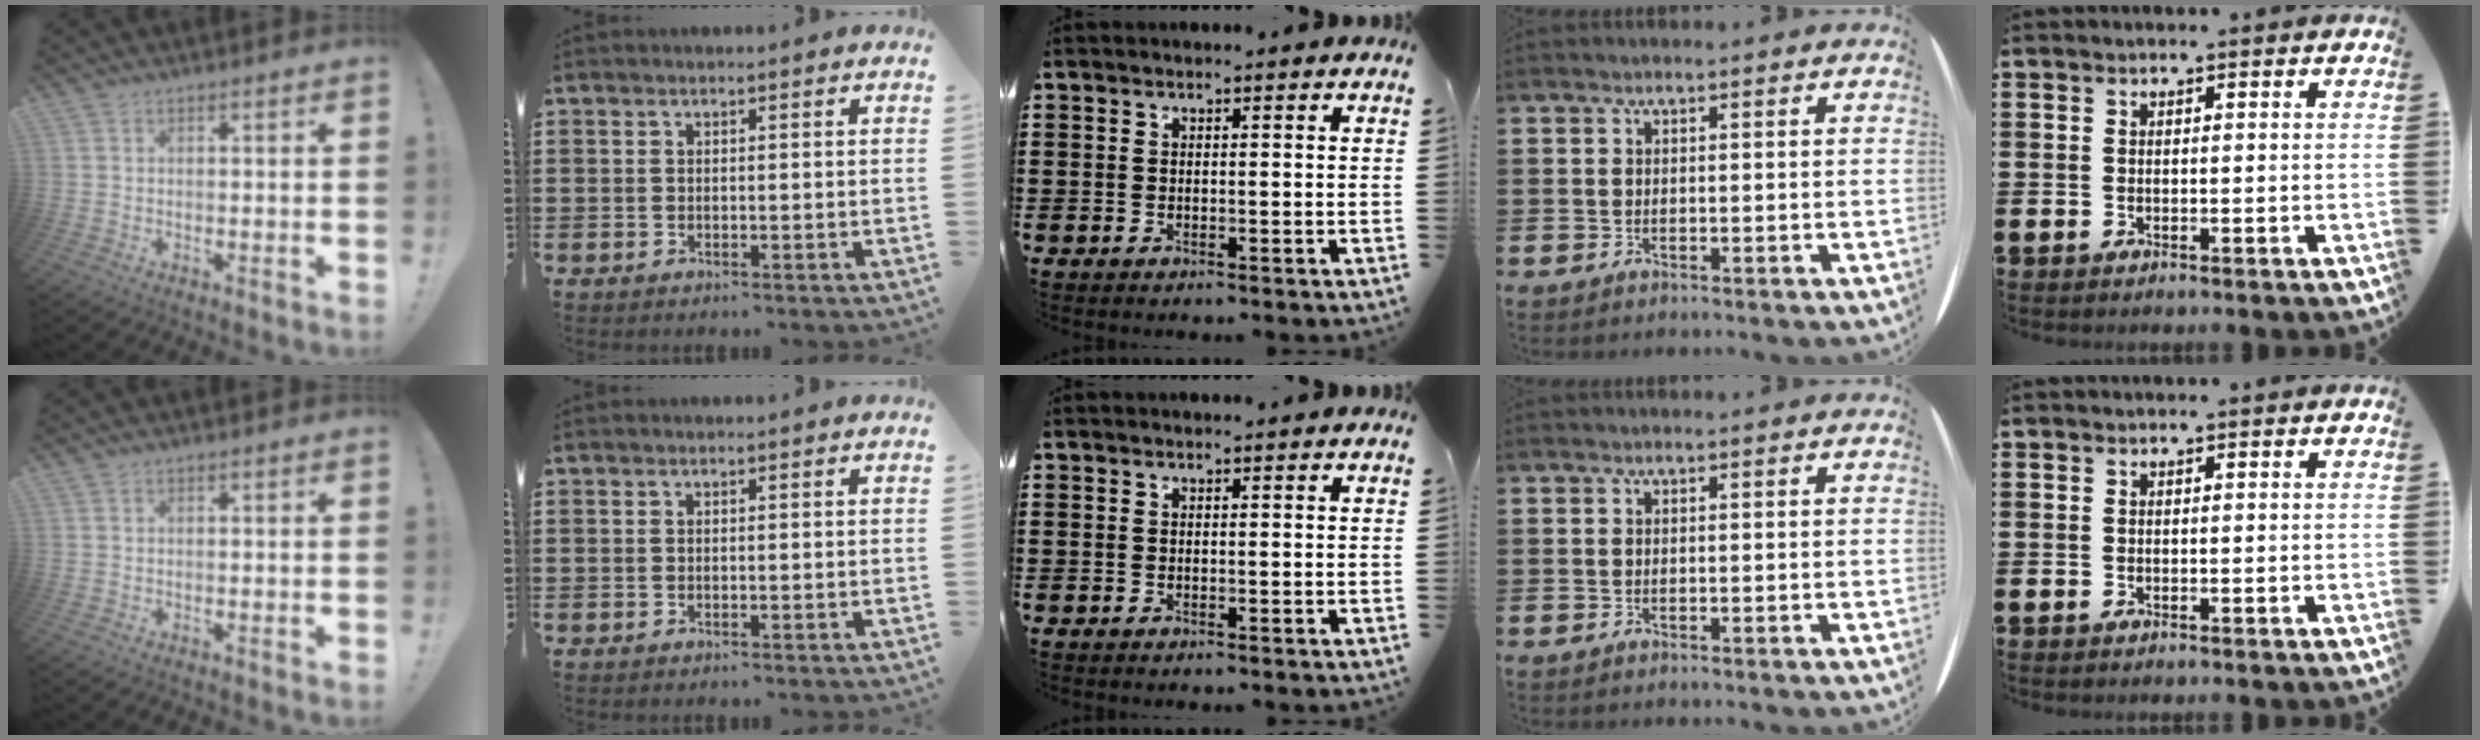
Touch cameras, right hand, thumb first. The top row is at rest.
{}